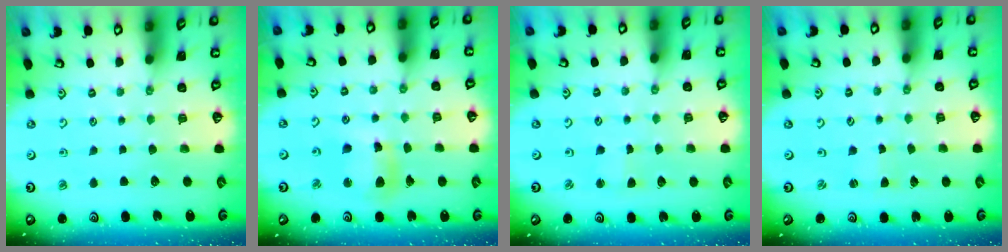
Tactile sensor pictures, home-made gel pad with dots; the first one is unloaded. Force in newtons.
{"total": 10.7, "press": 10.6, "slide": 1.3}
{"total": 2.0, "press": 2.0, "slide": 0.3}
{"total": 0.0}